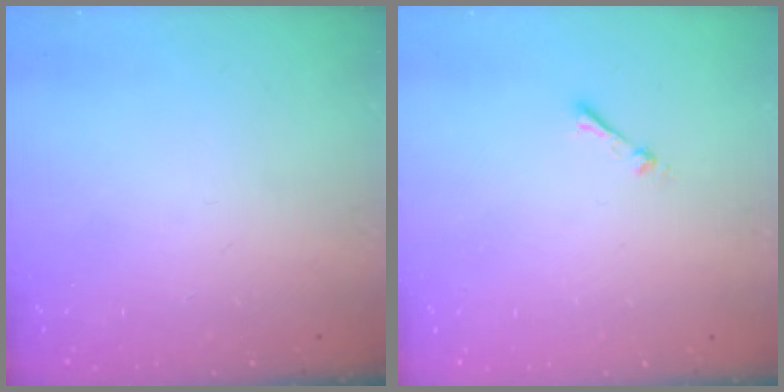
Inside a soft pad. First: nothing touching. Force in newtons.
{"total": 1.7, "press": 1.7, "slide": 0.2}